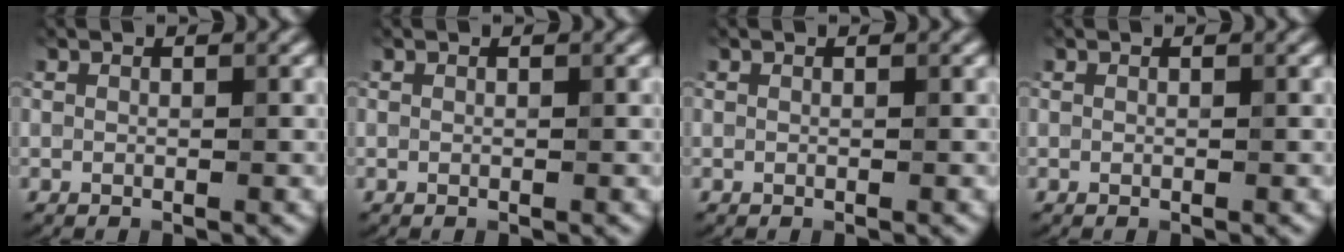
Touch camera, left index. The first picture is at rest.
{"total": 0.0}
{"total": 0.0}
{"total": 0.0}